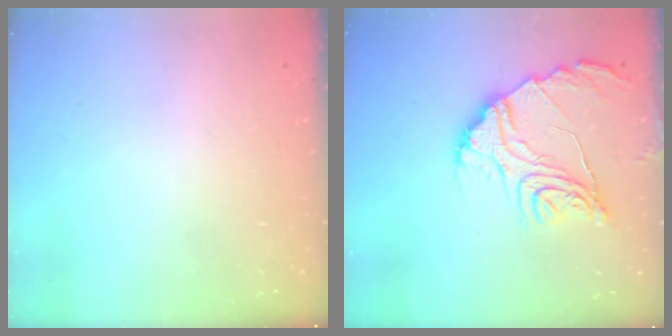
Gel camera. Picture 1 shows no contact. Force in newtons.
{"total": 15.7, "press": 15.6, "slide": 1.1}